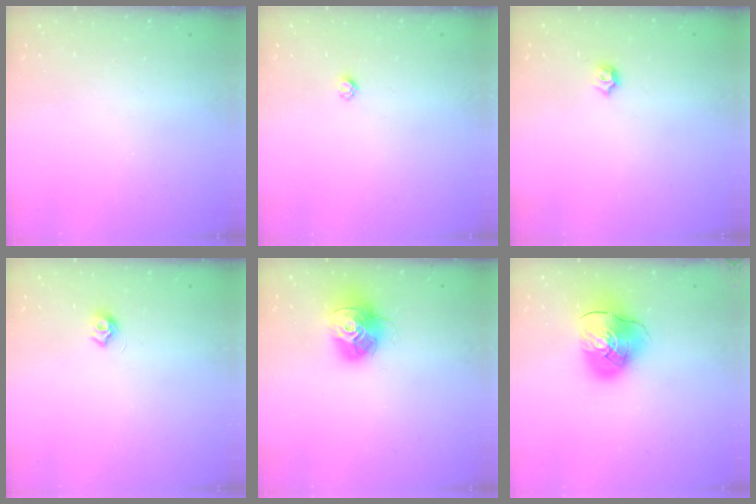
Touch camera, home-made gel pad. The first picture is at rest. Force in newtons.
{"total": 2.3, "press": 2.3, "slide": 0.2}
{"total": 3.7, "press": 3.6, "slide": 0.6}
{"total": 6.4, "press": 6.3, "slide": 0.6}
{"total": 14.5, "press": 14.4, "slide": 1.4}
{"total": 12.7, "press": 12.5, "slide": 1.8}